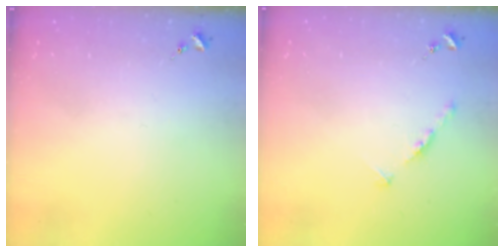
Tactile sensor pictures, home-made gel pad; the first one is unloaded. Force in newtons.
{"total": 4.8, "press": 4.7, "slide": 0.5}